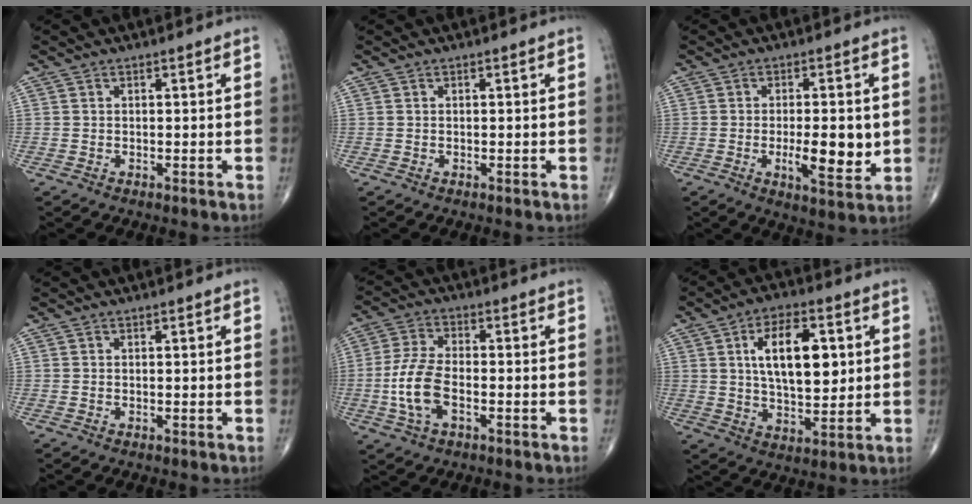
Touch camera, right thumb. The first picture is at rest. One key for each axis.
{"total": 0.0}
{"total": 9.1, "fx": -0.8, "fy": 3.2, "fz": 8.5, "tx": -0.122, "ty": -0.015, "tz": -0.009}
{"total": 0.0}
{"total": 9.1, "fx": -2.3, "fy": 4.6, "fz": 7.5, "tx": -0.164, "ty": 0.016, "tz": -0.047}
{"total": 14.2, "fx": 3.1, "fy": 7.2, "fz": 11.8, "tx": -0.174, "ty": -0.008, "tz": 0.054}